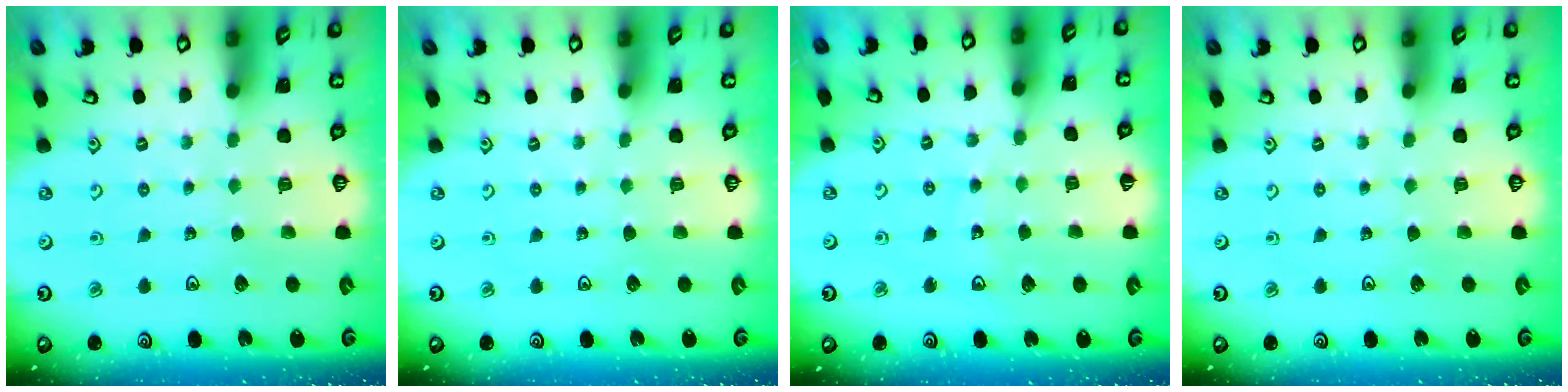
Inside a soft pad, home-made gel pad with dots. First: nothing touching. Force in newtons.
{"total": 0.0}
{"total": 7.6, "press": 6.9, "slide": 3.1}
{"total": 0.0}